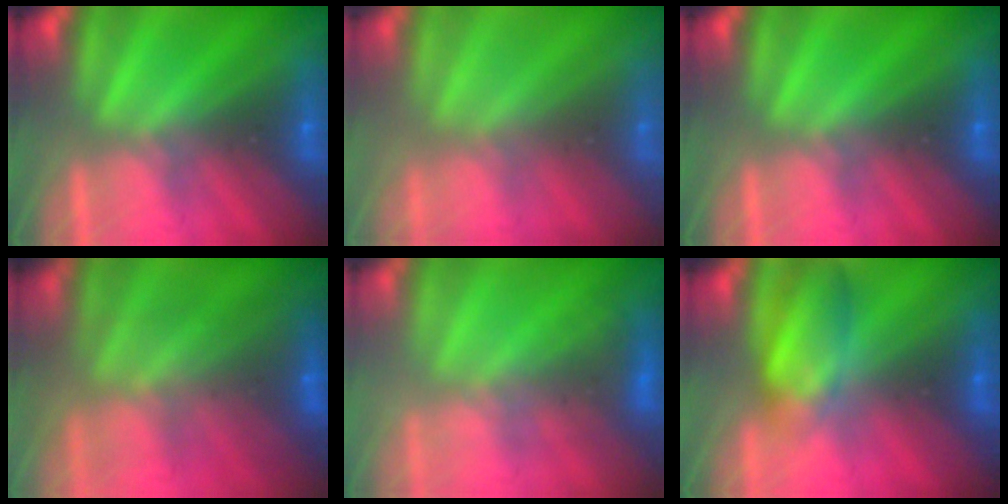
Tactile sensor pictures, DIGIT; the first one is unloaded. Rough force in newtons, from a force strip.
{"total": 2.9}
{"total": 0.0}
{"total": 11.7}
{"total": 2.6}
{"total": 7.5}